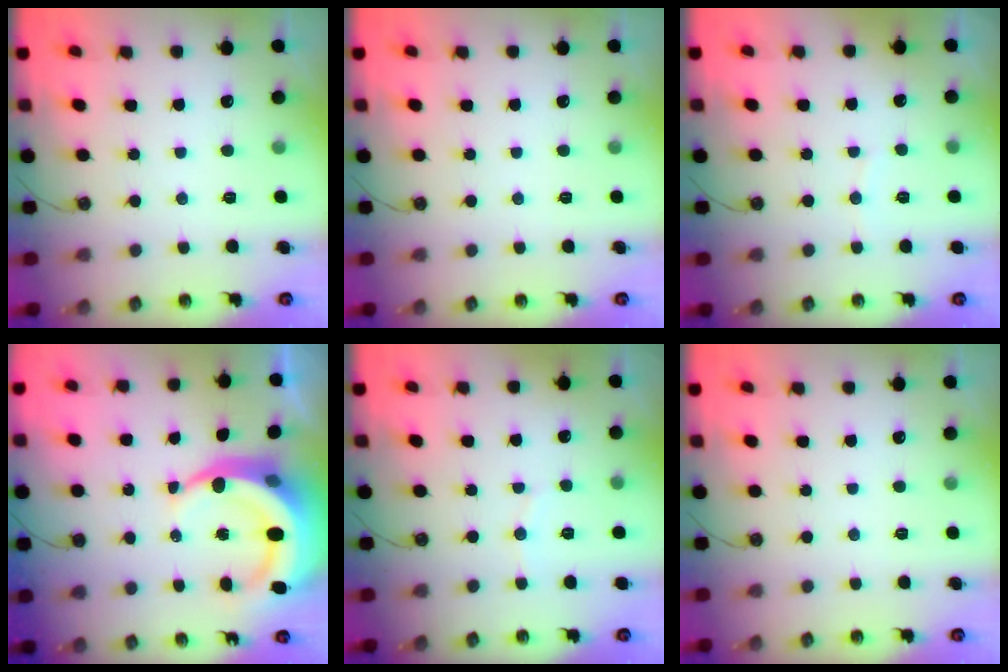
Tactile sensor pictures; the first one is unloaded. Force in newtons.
{"total": 0.0}
{"total": 2.4, "press": 2.4, "slide": 0.3}
{"total": 13.6, "press": 13.4, "slide": 2.5}
{"total": 4.4, "press": 4.2, "slide": 1.5}
{"total": 0.0}